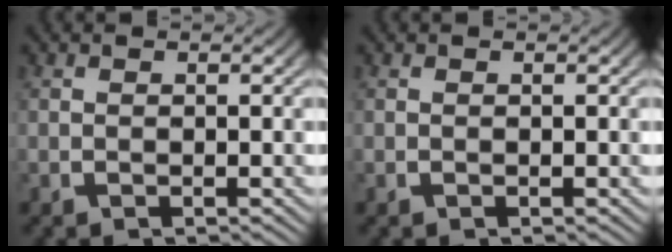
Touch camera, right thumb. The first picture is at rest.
{"total": 0.0}